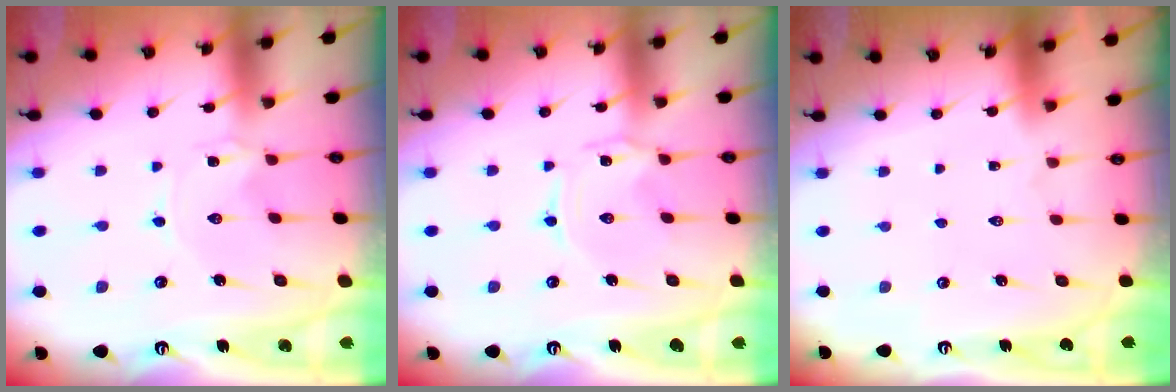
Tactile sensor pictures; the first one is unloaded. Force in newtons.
{"total": 1.2, "press": 1.2, "slide": 0.1}
{"total": 1.5, "press": 1.5, "slide": 0.1}